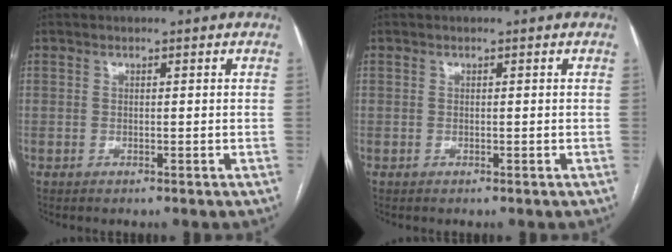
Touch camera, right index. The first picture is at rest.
{"total": 0.0}